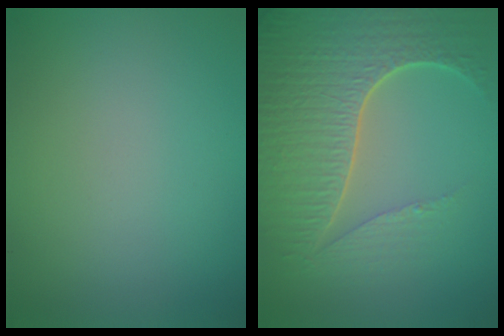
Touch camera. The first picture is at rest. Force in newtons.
{"total": 7.7, "press": 5.6, "slide": 5.3}